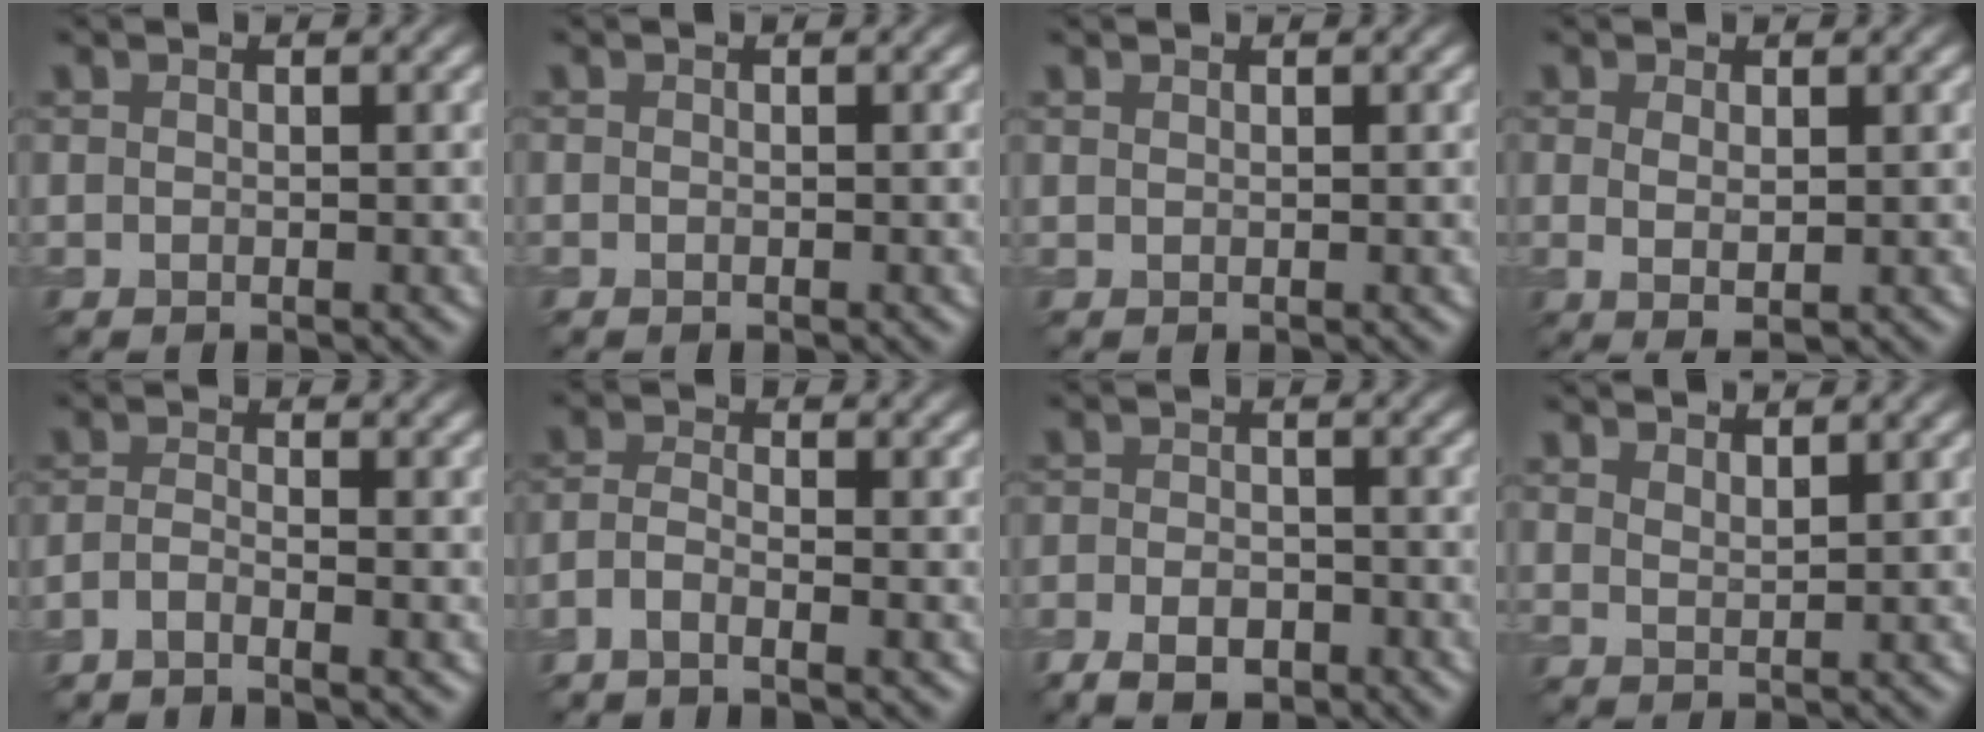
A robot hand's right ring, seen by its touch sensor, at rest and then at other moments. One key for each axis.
{"total": 0.0}
{"total": 0.0}
{"total": 1.6, "fx": 0.2, "fy": 0.4, "fz": 1.6, "tx": -0.030, "ty": -0.005, "tz": 0.006}
{"total": 1.7, "fx": -1.2, "fy": 0.3, "fz": 1.1, "tx": -0.025, "ty": -0.005, "tz": -0.031}
{"total": 2.2, "fx": -1.5, "fy": 0.6, "fz": 1.5, "tx": -0.034, "ty": -0.001, "tz": -0.038}
{"total": 4.0, "fx": -2.5, "fy": 2.1, "fz": 2.3, "tx": -0.036, "ty": -0.003, "tz": -0.048}
{"total": 1.8, "fx": 1.7, "fy": 0.3, "fz": 0.6, "tx": -0.010, "ty": 0.001, "tz": 0.030}